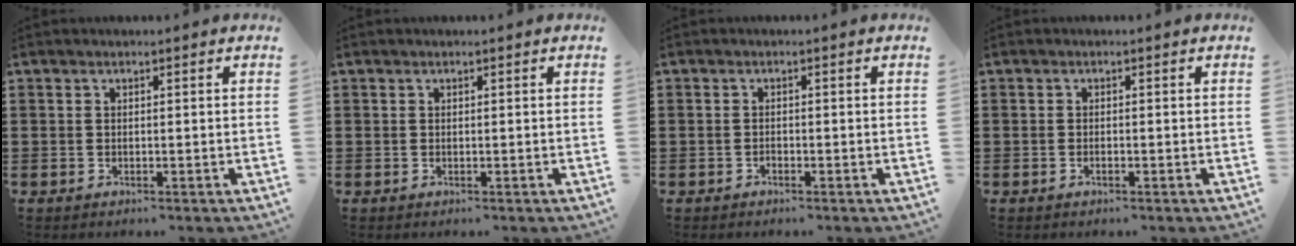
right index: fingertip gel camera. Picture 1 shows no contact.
{"total": 0.0}
{"total": 0.7, "force": [-0.6, 0.2, 0.2], "torque": [-0.005, 0.000, -0.012]}
{"total": 0.5, "force": [-0.4, 0.1, 0.3], "torque": [-0.007, -0.002, -0.007]}